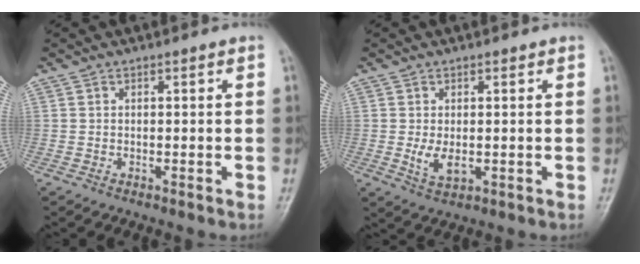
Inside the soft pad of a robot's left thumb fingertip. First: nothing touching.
{"total": 3.8, "force": [-0.1, 2.2, 3.0], "torque": [-0.054, -0.010, 0.005]}